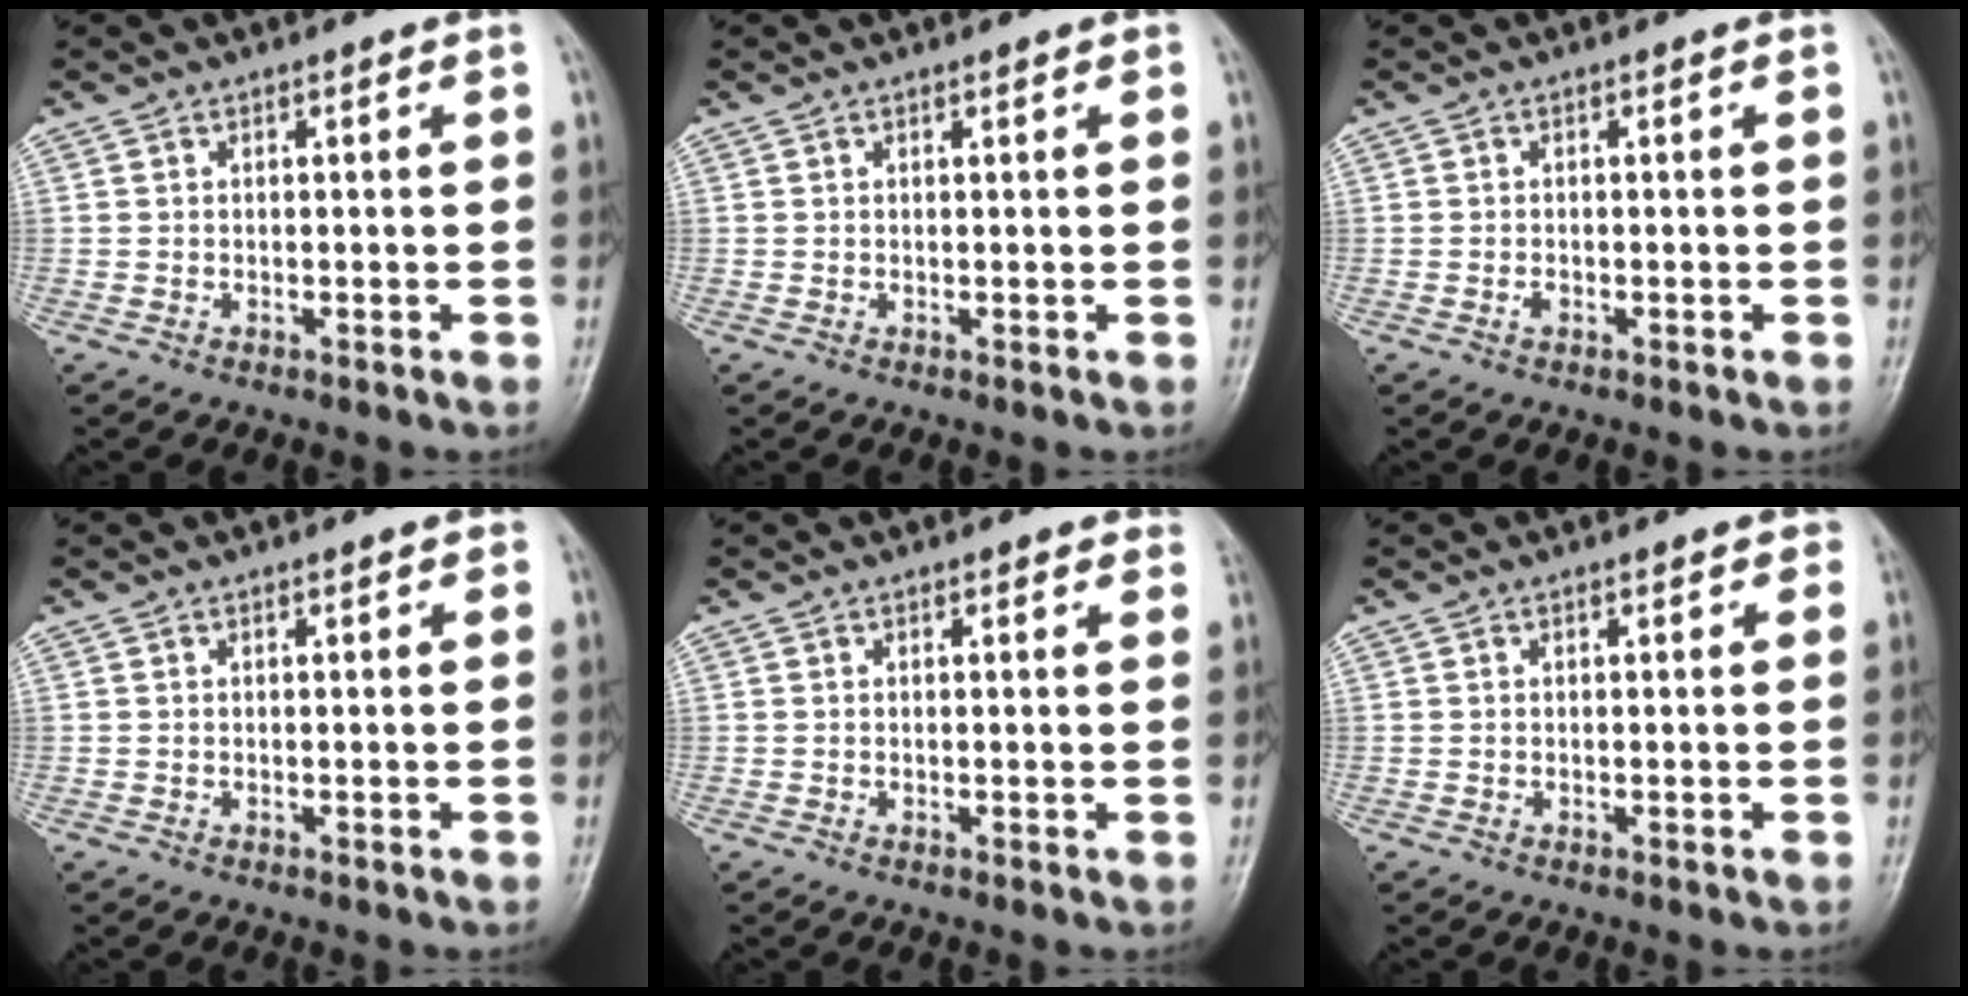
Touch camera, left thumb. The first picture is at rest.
{"total": 0.6, "force": [0.4, 0.2, 0.5], "torque": [-0.006, 0.000, 0.003]}
{"total": 0.8, "force": [-0.3, 0.4, 0.5], "torque": [-0.009, 0.003, -0.005]}
{"total": 1.0, "force": [0.6, 0.4, 0.6], "torque": [-0.007, 0.000, 0.004]}
{"total": 2.8, "force": [2.4, 1.1, 1.0], "torque": [0.011, -0.003, 0.015]}
{"total": 1.5, "force": [1.0, 0.8, 0.9], "torque": [0.000, -0.001, 0.007]}